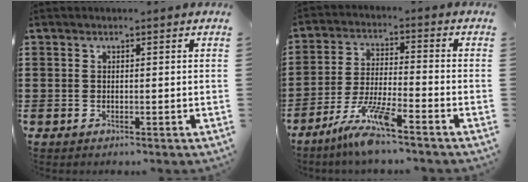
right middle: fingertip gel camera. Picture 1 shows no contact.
{"total": 8.0, "force": [-6.1, 0.2, 5.1], "torque": [-0.113, -0.015, -0.119]}